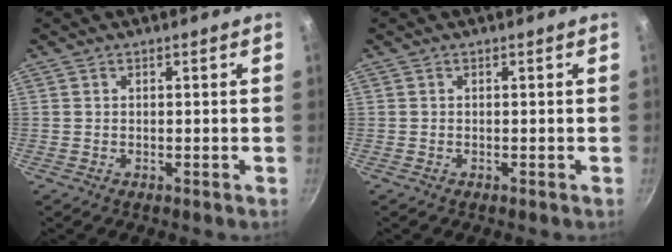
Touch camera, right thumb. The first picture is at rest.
{"total": 0.0}